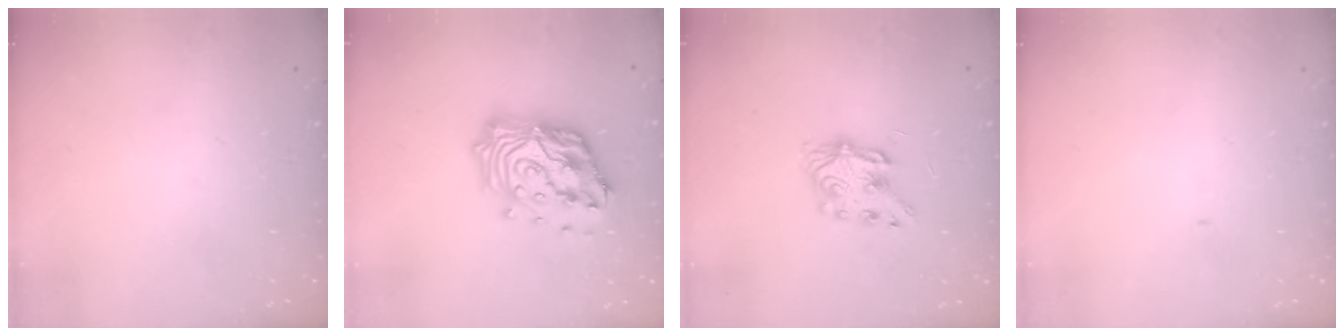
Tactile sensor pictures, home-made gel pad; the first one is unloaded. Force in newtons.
{"total": 19.2, "press": 19.1, "slide": 1.8}
{"total": 7.1, "press": 7.1, "slide": 0.4}
{"total": 0.0}